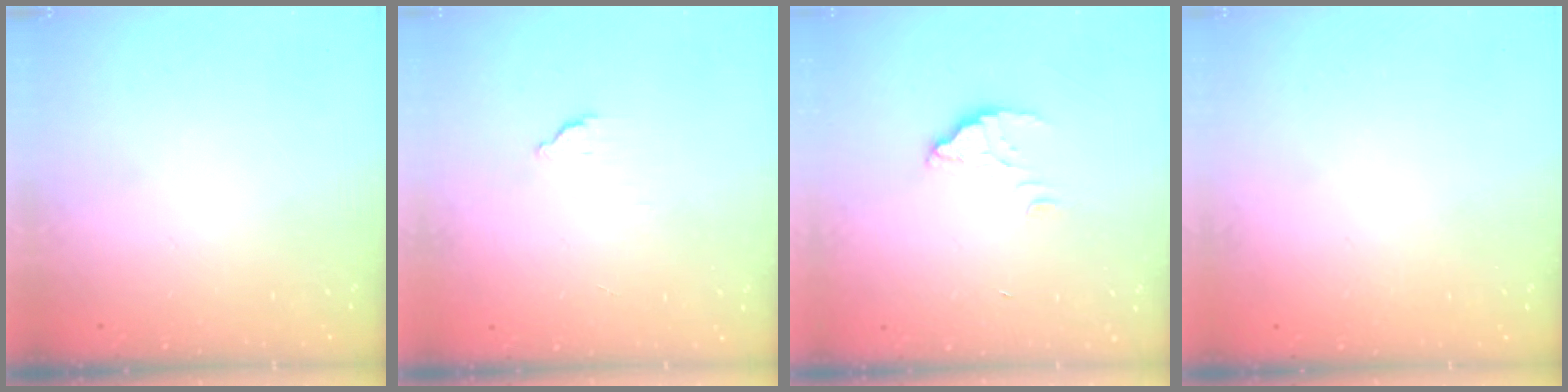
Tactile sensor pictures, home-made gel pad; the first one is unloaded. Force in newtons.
{"total": 2.0, "press": 2.0, "slide": 0.1}
{"total": 2.1, "press": 2.1, "slide": 0.1}
{"total": 2.2, "press": 2.2, "slide": 0.1}